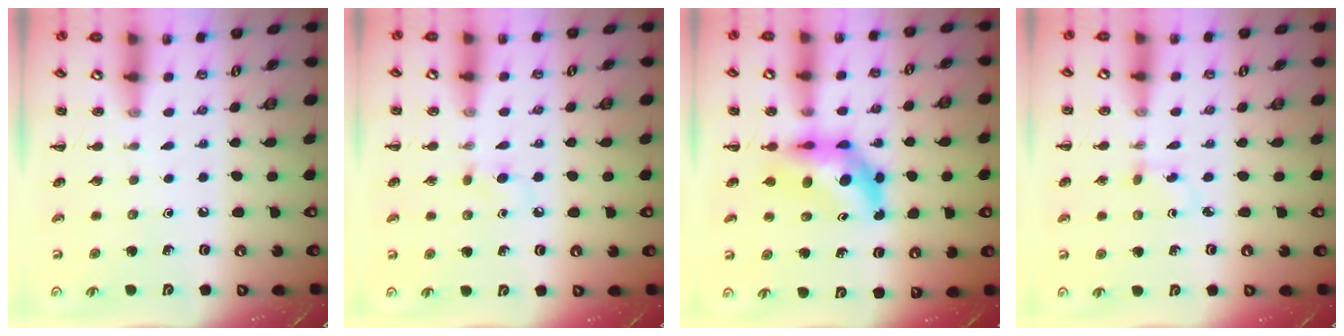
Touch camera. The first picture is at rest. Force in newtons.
{"total": 2.6, "press": 2.4, "slide": 1.1}
{"total": 6.0, "press": 5.7, "slide": 1.7}
{"total": 1.9, "press": 1.6, "slide": 0.9}